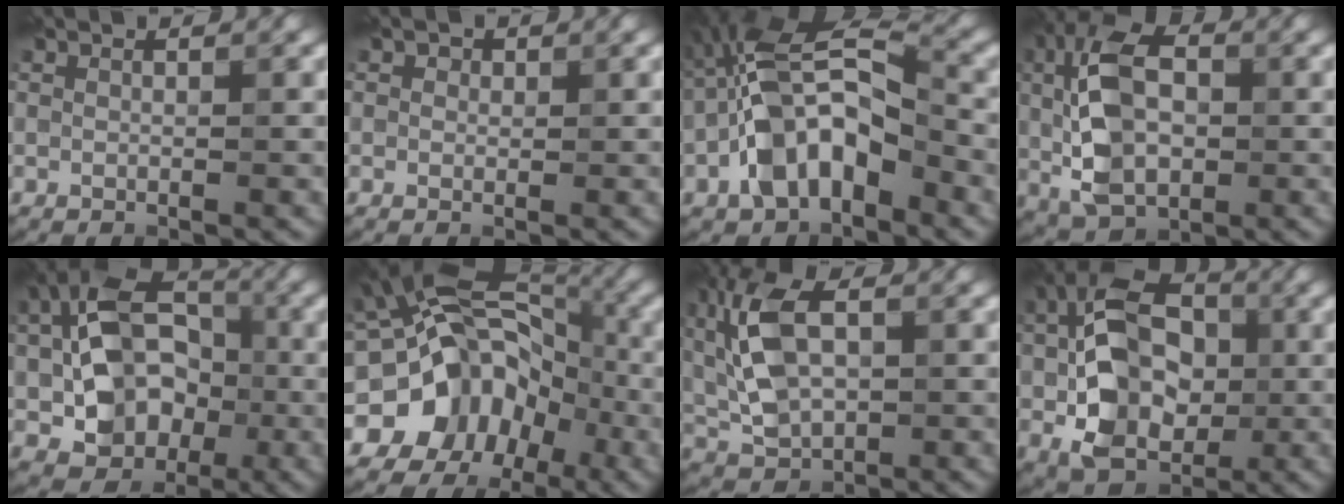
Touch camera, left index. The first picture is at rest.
{"total": 0.7, "force": [0.3, 0.6, 0.0], "torque": [0.000, 0.000, -0.001]}
{"total": 9.1, "force": [-3.3, 4.7, 7.0], "torque": [-0.139, 0.023, -0.071]}
{"total": 9.4, "force": [0.4, 5.8, 7.4], "torque": [-0.164, 0.013, 0.003]}
{"total": 12.0, "force": [-0.9, 8.9, 8.0], "torque": [-0.108, 0.010, -0.025]}
{"total": 15.3, "force": [-5.4, 12.4, 7.1], "torque": [-0.092, 0.000, -0.112]}
{"total": 8.1, "force": [1.2, 4.6, 6.7], "torque": [-0.154, 0.012, 0.020]}
{"total": 11.5, "force": [-0.3, 7.9, 8.4], "torque": [-0.166, 0.007, -0.016]}